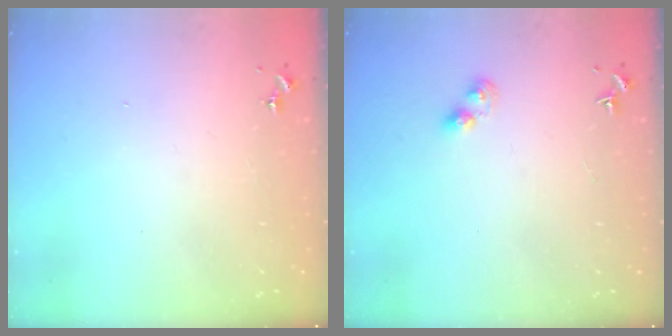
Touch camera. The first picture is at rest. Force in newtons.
{"total": 3.3, "press": 3.3, "slide": 0.4}